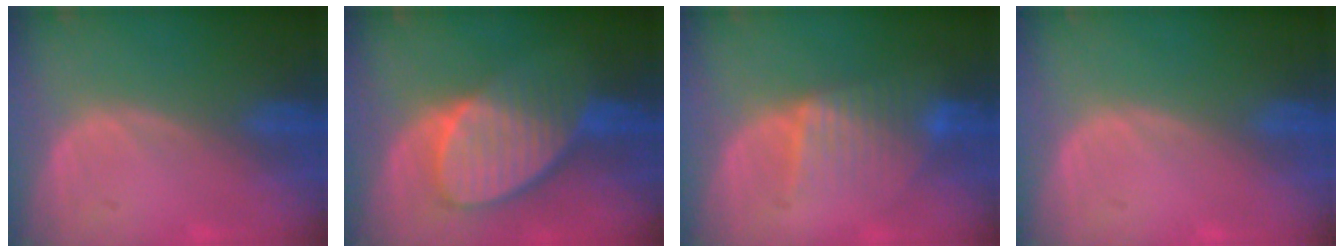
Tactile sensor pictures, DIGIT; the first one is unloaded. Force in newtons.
{"total": 8.9, "press": 8.0, "slide": 3.9}
{"total": 5.4, "press": 5.3, "slide": 0.5}
{"total": 0.0}